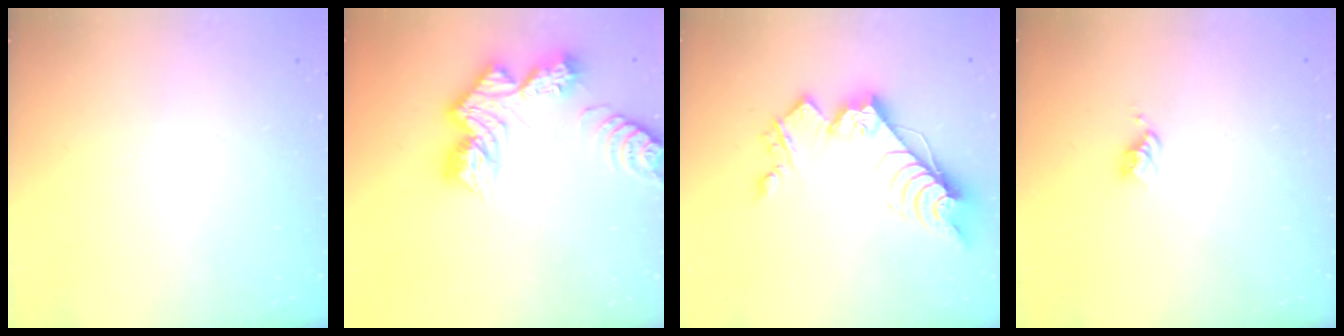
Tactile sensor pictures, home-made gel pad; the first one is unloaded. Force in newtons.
{"total": 13.0, "press": 13.0, "slide": 1.1}
{"total": 16.7, "press": 16.7, "slide": 0.3}
{"total": 3.7, "press": 3.7, "slide": 0.6}